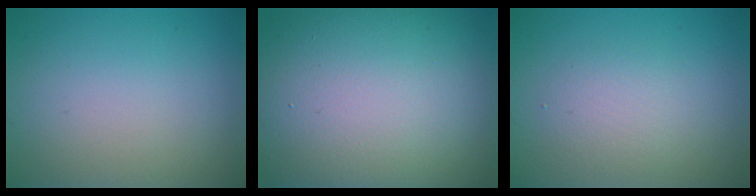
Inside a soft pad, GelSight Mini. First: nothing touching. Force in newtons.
{"total": 18.3, "press": 18.2, "slide": 0.8}
{"total": 2.5, "press": 2.5, "slide": 0.1}